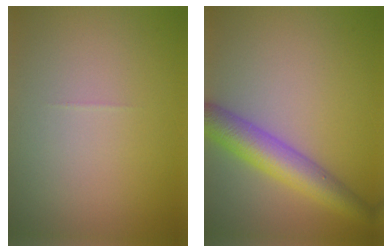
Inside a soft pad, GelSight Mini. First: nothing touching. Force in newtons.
{"total": 5.4, "press": 5.4, "slide": 0.2}